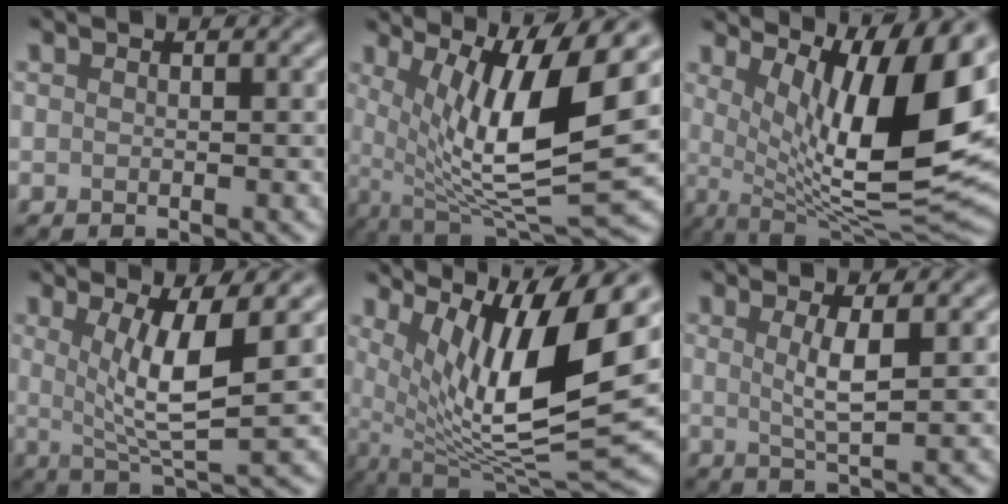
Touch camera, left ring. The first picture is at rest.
{"total": 11.1, "force": [2.7, 2.8, 10.4], "torque": [-0.174, -0.009, 0.052]}
{"total": 13.6, "force": [4.1, 3.7, 12.4], "torque": [-0.165, -0.012, 0.072]}
{"total": 6.2, "force": [1.1, 1.4, 5.9], "torque": [-0.098, -0.010, 0.023]}
{"total": 12.4, "force": [4.1, 3.2, 11.3], "torque": [-0.195, -0.007, 0.083]}
{"total": 3.0, "force": [0.7, 0.6, 2.8], "torque": [-0.051, -0.005, 0.013]}